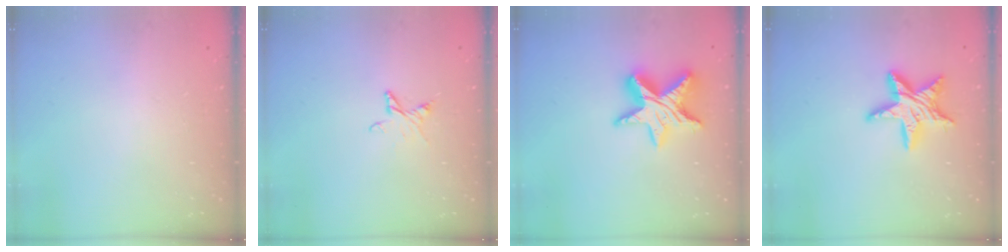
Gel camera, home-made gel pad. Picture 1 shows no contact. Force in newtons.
{"total": 5.0, "press": 5.0, "slide": 0.7}
{"total": 14.8, "press": 14.8, "slide": 0.8}
{"total": 13.9, "press": 13.9, "slide": 1.0}